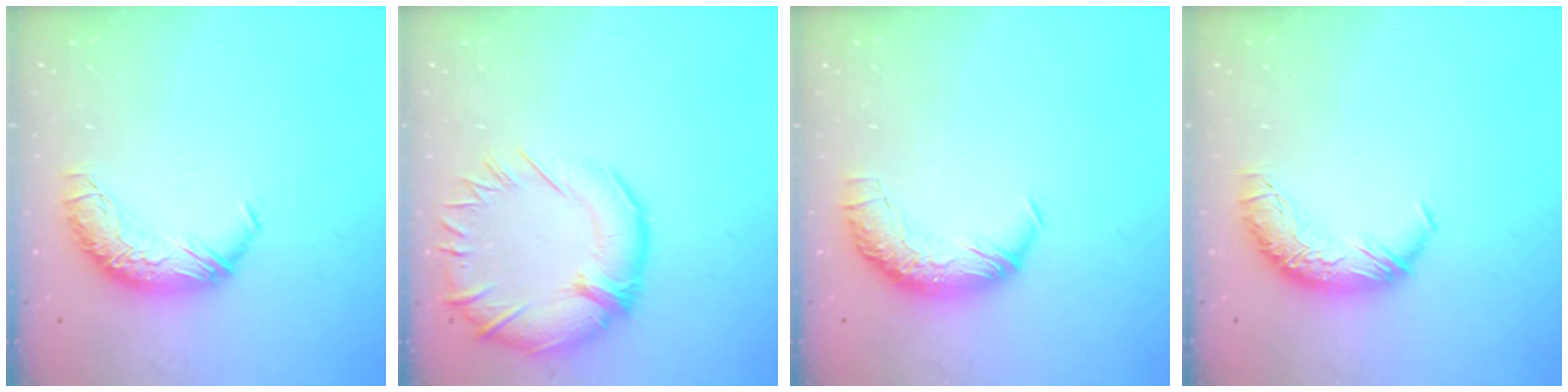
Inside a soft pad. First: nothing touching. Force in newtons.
{"total": 4.9, "press": 4.4, "slide": 2.2}
{"total": 2.4, "press": 1.1, "slide": 2.1}
{"total": 0.0}